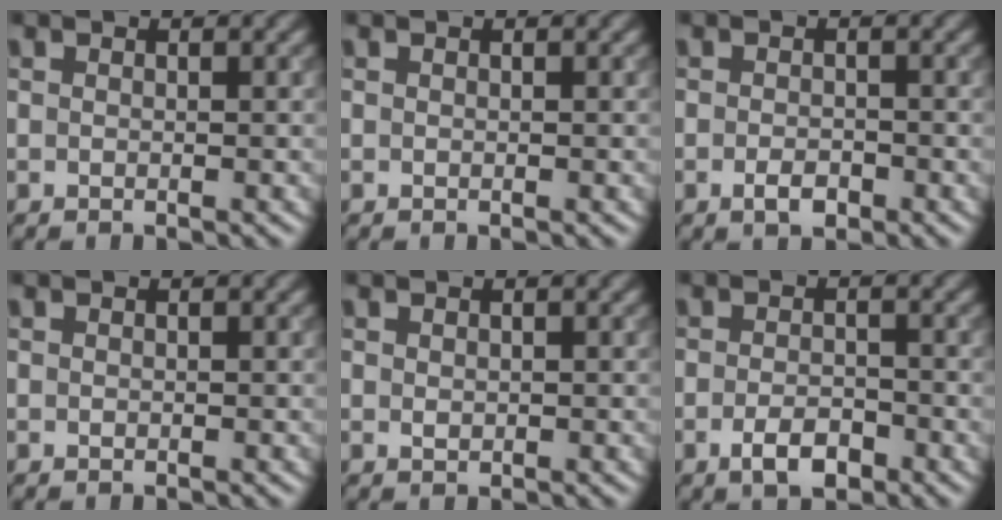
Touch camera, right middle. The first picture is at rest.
{"total": 0.0}
{"total": 1.7, "force": [-0.8, 0.9, 1.2], "torque": [-0.022, -0.002, -0.016]}
{"total": 0.0}
{"total": 0.6, "force": [0.1, 0.5, 0.3], "torque": [-0.004, -0.003, 0.004]}
{"total": 2.7, "force": [-1.4, 1.3, 1.9], "torque": [-0.034, -0.002, -0.027]}